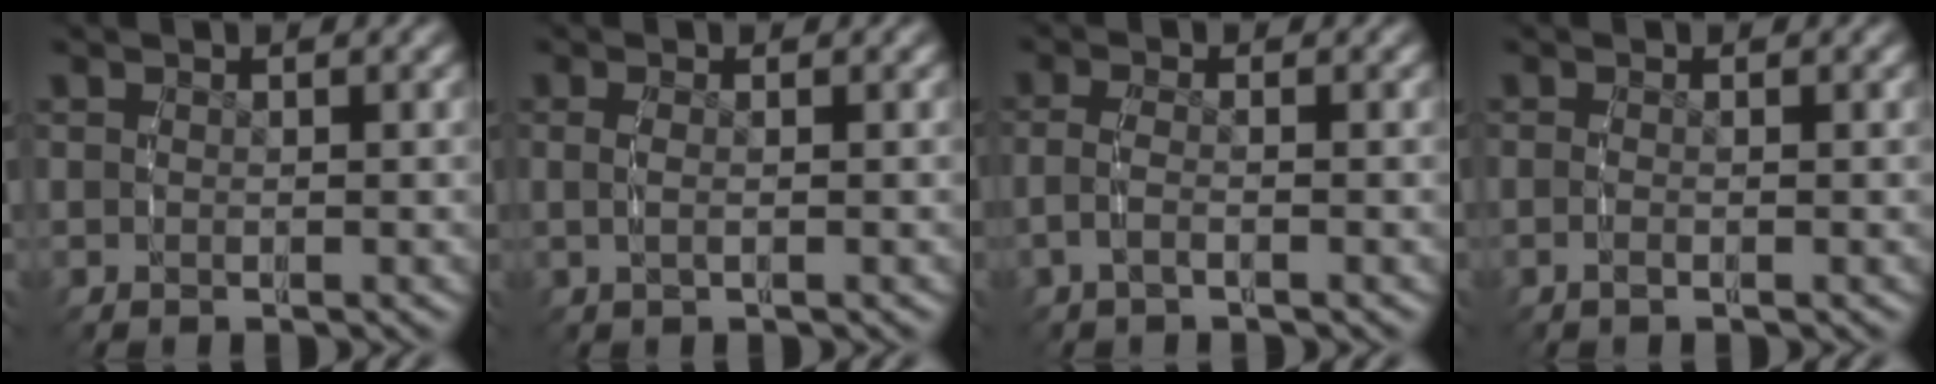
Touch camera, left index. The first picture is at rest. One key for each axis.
{"total": 1.2, "fx": 0.0, "fy": 0.5, "fz": 1.1, "tx": -0.027, "ty": 0.000, "tz": -0.001}
{"total": 2.2, "fx": -0.8, "fy": 1.1, "fz": 1.7, "tx": -0.046, "ty": -0.005, "tz": -0.015}
{"total": 1.0, "fx": -0.7, "fy": 0.1, "fz": 0.7, "tx": -0.020, "ty": -0.007, "tz": -0.011}